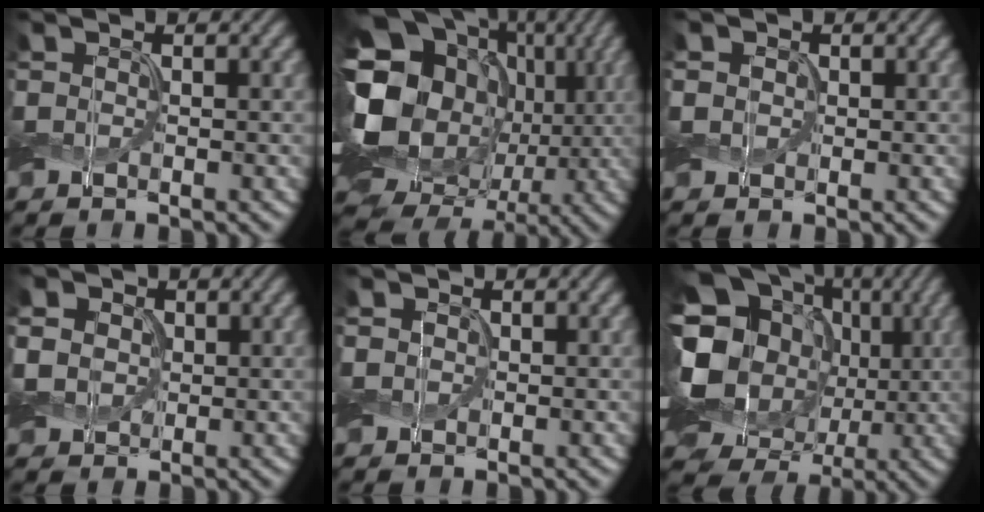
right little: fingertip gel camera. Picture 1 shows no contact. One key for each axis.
{"total": 22.6, "fx": 0.0, "fy": 18.9, "fz": 12.4, "tx": -0.262, "ty": 0.019, "tz": -0.024}
{"total": 1.8, "fx": 0.3, "fy": 1.5, "fz": 0.8, "tx": -0.025, "ty": 0.005, "tz": 0.004}
{"total": 7.4, "fx": 2.5, "fy": 6.0, "fz": 3.6, "tx": -0.088, "ty": 0.028, "tz": 0.020}
{"total": 1.0, "fx": 0.1, "fy": 0.9, "fz": 0.4, "tx": -0.009, "ty": 0.000, "tz": 0.000}
{"total": 21.4, "fx": -0.5, "fy": 18.9, "fz": 10.2, "tx": -0.221, "ty": 0.022, "tz": -0.032}